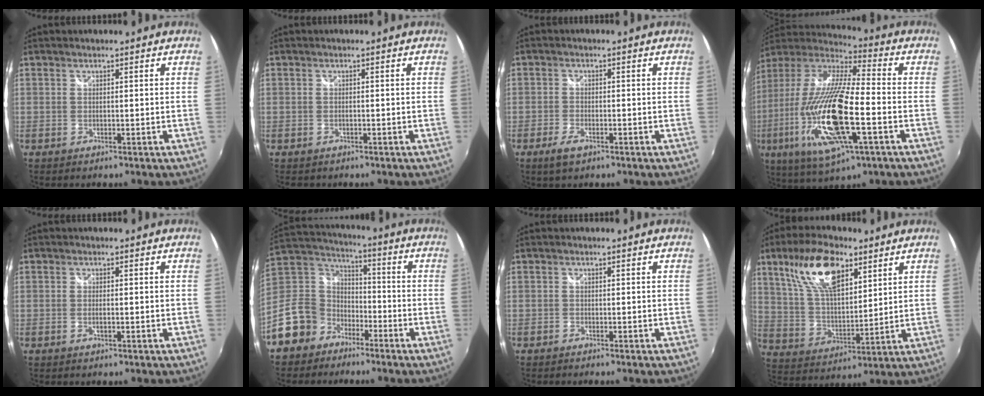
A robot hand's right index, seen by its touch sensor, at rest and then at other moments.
{"total": 0.7, "force": [-0.4, 0.5, 0.3], "torque": [-0.008, -0.002, -0.007]}
{"total": 3.6, "force": [-2.3, 1.4, 2.4], "torque": [-0.057, -0.007, -0.042]}
{"total": 24.8, "force": [-6.7, 6.6, 23.0], "torque": [-0.446, -0.046, -0.123]}
{"total": 1.2, "force": [-0.4, 0.3, 1.0], "torque": [-0.022, -0.002, -0.008]}
{"total": 16.2, "force": [-9.0, 12.3, 5.4], "torque": [-0.157, 0.034, -0.155]}
{"total": 0.6, "force": [-0.6, 0.0, 0.2], "torque": [-0.002, -0.003, -0.011]}
{"total": 15.6, "force": [8.6, 6.6, 11.2], "torque": [-0.210, 0.020, 0.167]}